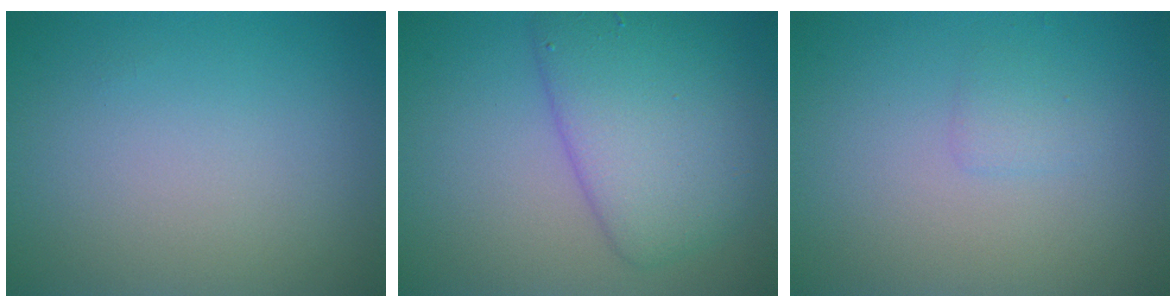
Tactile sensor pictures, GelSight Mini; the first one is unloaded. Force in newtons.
{"total": 6.1, "press": 6.1, "slide": 0.1}
{"total": 1.0, "press": 1.0, "slide": 0.0}